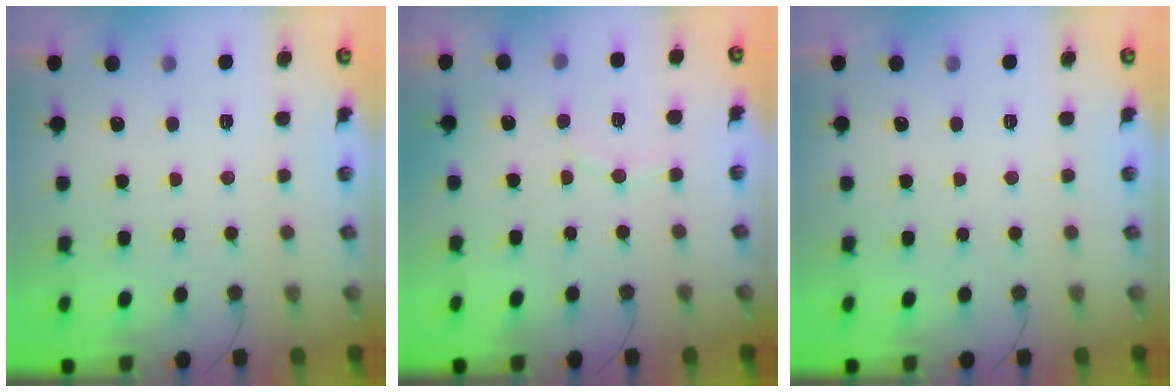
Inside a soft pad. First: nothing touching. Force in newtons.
{"total": 5.6, "press": 5.5, "slide": 0.7}
{"total": 0.0}